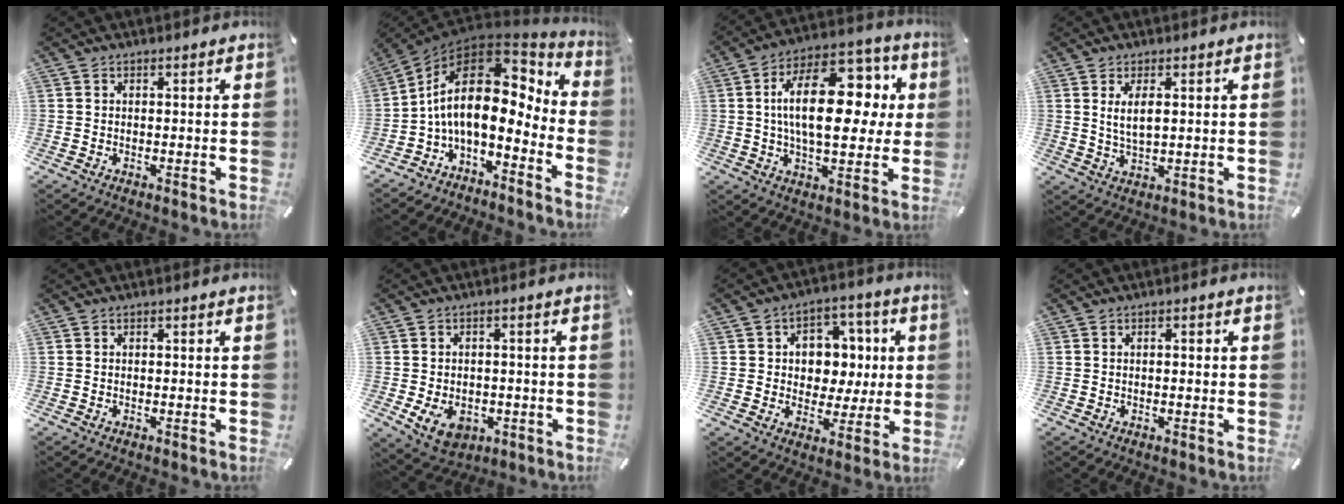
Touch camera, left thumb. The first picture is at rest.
{"total": 17.6, "force": [2.0, 9.3, 14.8], "torque": [-0.282, -0.031, 0.035]}
{"total": 21.6, "force": [4.0, 11.5, 17.8], "torque": [-0.299, -0.003, 0.062]}
{"total": 4.8, "force": [1.4, 1.9, 4.1], "torque": [-0.085, -0.004, 0.021]}
{"total": 0.0}
{"total": 7.5, "force": [-2.2, 5.7, 4.3], "torque": [-0.078, 0.007, -0.039]}
{"total": 9.5, "force": [0.9, 8.9, 3.3], "torque": [-0.040, -0.008, 0.019]}
{"total": 1.0, "force": [-0.1, 0.4, 0.9], "torque": [-0.017, 0.001, -0.003]}